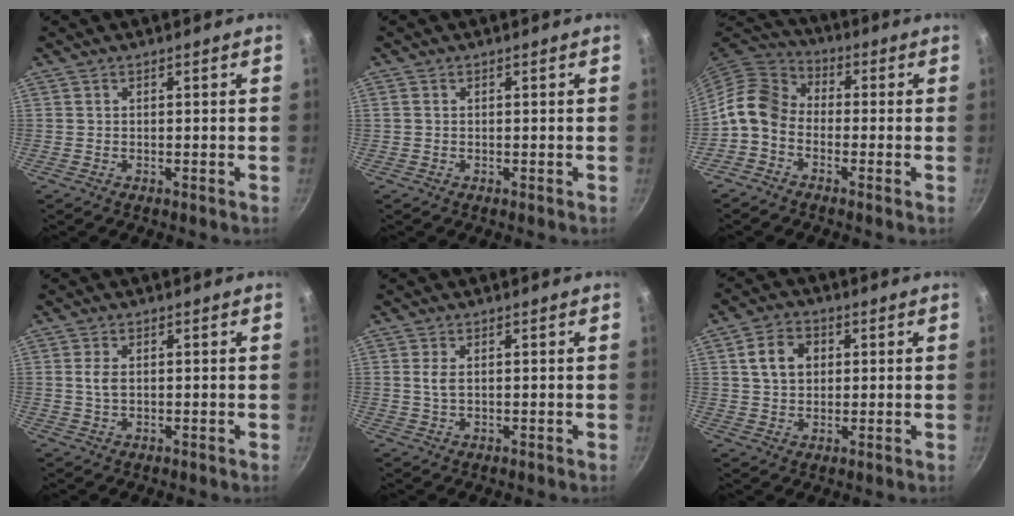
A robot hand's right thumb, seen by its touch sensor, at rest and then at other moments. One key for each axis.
{"total": 0.7, "fx": 0.1, "fy": 0.6, "fz": 0.4, "tx": -0.007, "ty": 0.002, "tz": 0.000}
{"total": 8.4, "fx": -2.4, "fy": 6.3, "fz": 4.9, "tx": -0.082, "ty": 0.041, "tz": -0.071}
{"total": 2.6, "fx": 0.4, "fy": 1.5, "fz": 2.0, "tx": -0.037, "ty": 0.000, "tz": 0.008}
{"total": 2.3, "fx": 0.5, "fy": 1.2, "fz": 1.9, "tx": -0.036, "ty": -0.002, "tz": 0.010}
{"total": 7.2, "fx": 1.8, "fy": 5.5, "fz": 4.4, "tx": -0.059, "ty": 0.006, "tz": 0.026}